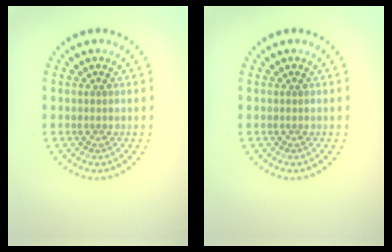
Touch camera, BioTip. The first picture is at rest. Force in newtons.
{"total": 0.0}